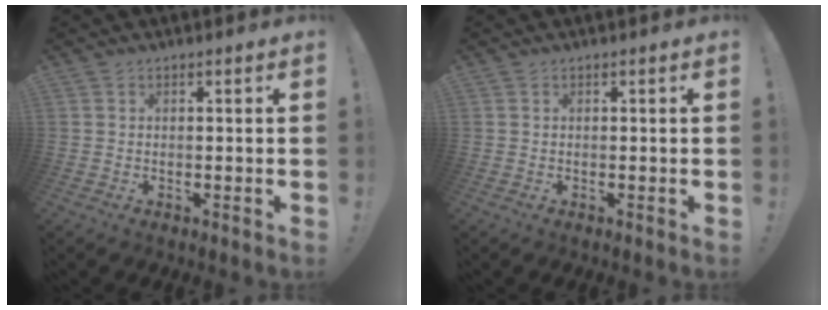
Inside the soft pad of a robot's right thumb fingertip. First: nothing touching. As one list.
[{"total": 0.0}]